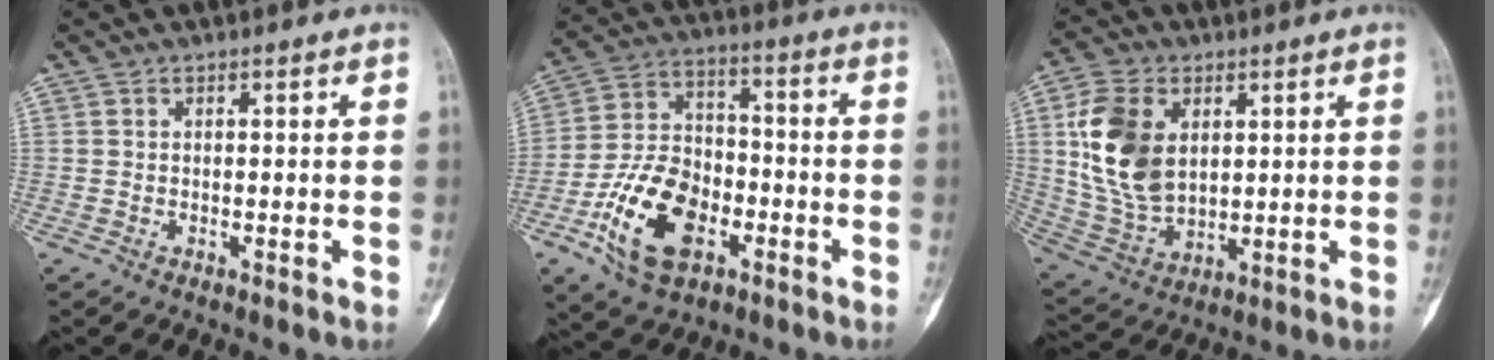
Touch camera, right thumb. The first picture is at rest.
{"total": 16.5, "force": [-6.5, 10.1, 11.3], "torque": [-0.192, 0.033, -0.116]}
{"total": 15.3, "force": [3.6, 10.0, 11.0], "torque": [-0.203, -0.011, 0.079]}